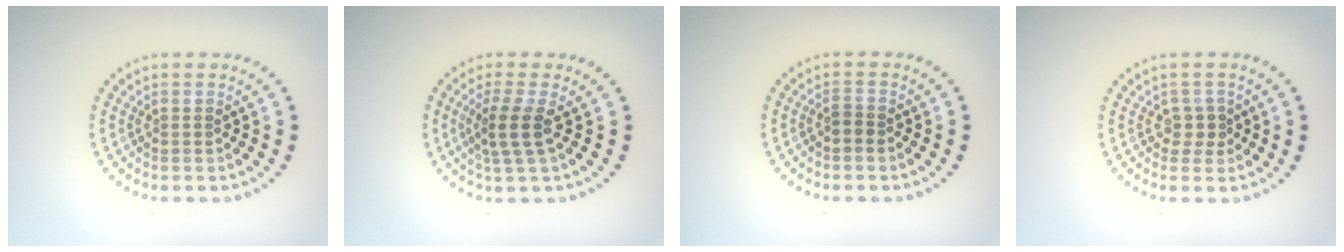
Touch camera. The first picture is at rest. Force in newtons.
{"total": 2.5, "press": 2.0, "slide": 1.6}
{"total": 0.8, "press": 0.5, "slide": 0.6}
{"total": 1.6, "press": 1.3, "slide": 0.9}